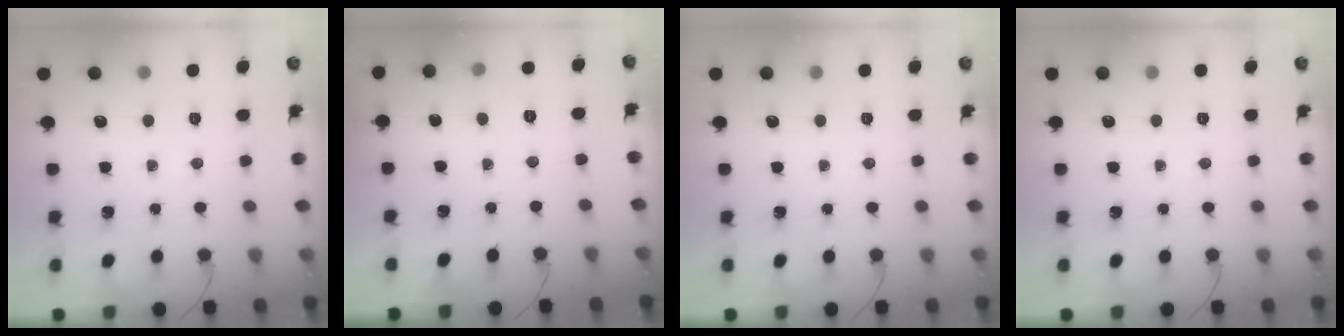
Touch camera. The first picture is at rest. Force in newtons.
{"total": 4.4, "press": 4.2, "slide": 1.4}
{"total": 0.0}
{"total": 0.0}